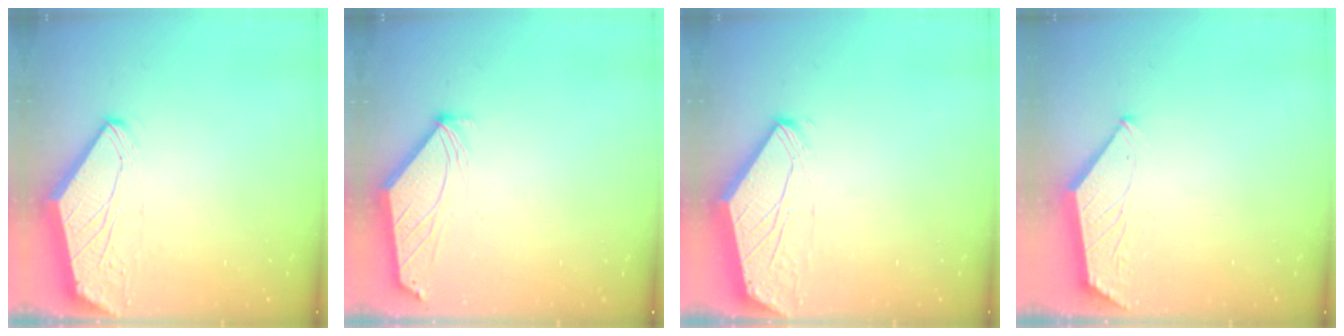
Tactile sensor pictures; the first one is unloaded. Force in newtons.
{"total": 1.0, "press": 1.0, "slide": 0.3}
{"total": 0.0}
{"total": 1.8, "press": 1.8, "slide": 0.2}